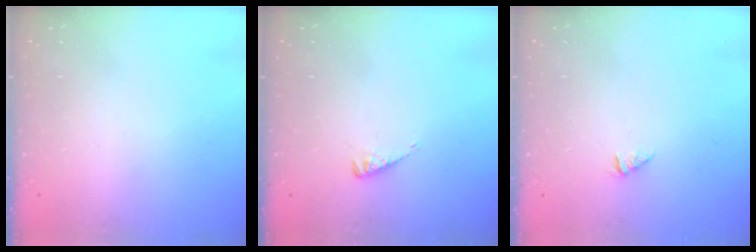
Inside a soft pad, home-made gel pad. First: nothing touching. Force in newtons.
{"total": 3.3, "press": 3.3, "slide": 0.3}
{"total": 0.0}